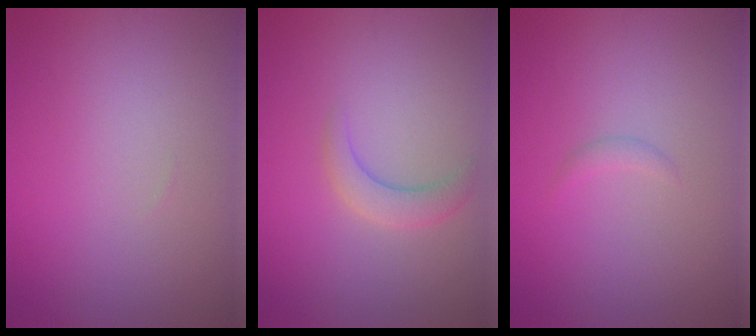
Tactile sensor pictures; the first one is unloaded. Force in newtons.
{"total": 2.1, "press": 2.1, "slide": 0.3}
{"total": 0.7, "press": 0.7, "slide": 0.1}